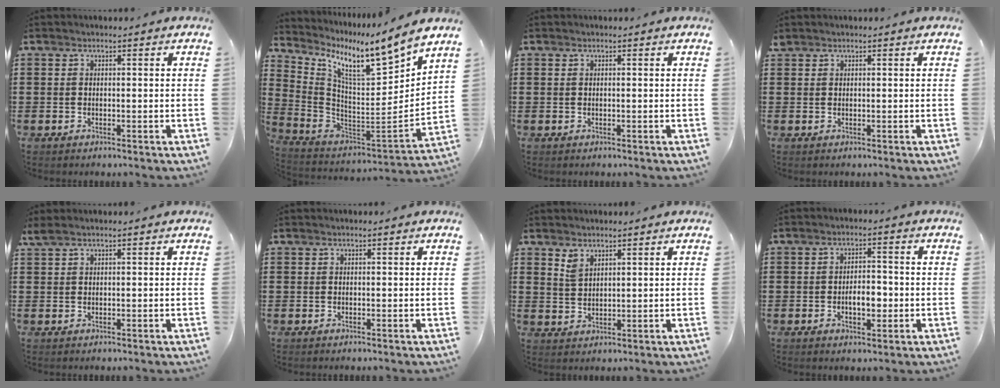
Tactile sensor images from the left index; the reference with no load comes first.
{"total": 10.1, "force": [7.0, 1.4, 7.2], "torque": [-0.143, -0.056, 0.105]}
{"total": 0.0}
{"total": 0.6, "force": [0.5, 0.2, 0.1], "torque": [-0.004, 0.001, 0.011]}
{"total": 0.9, "force": [0.5, 0.1, 0.8], "torque": [-0.017, 0.000, 0.010]}
{"total": 0.0}
{"total": 2.7, "force": [2.1, 1.1, 1.3], "torque": [-0.030, 0.002, 0.040]}
{"total": 4.6, "force": [-1.1, 2.4, 3.8], "torque": [-0.063, 0.002, -0.024]}